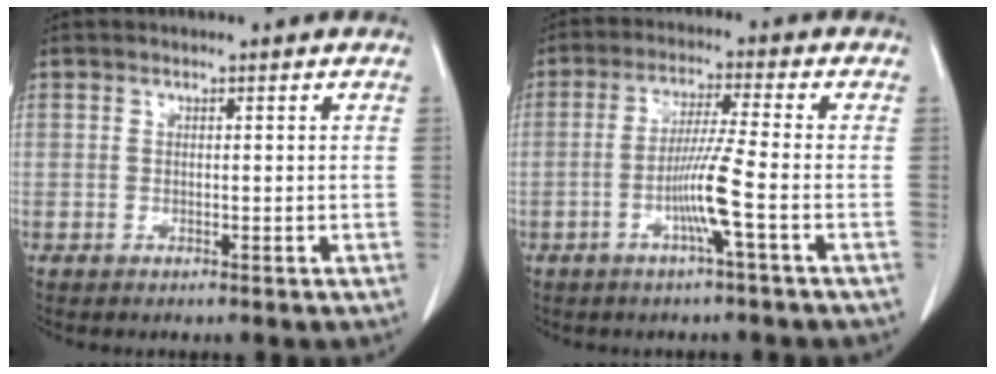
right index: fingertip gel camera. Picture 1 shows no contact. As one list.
[{"total": 6.8, "force": [-2.4, -1.2, 6.3], "torque": [-0.122, -0.006, -0.049]}]